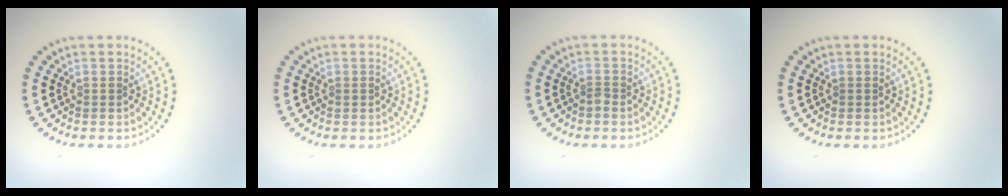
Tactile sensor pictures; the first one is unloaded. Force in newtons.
{"total": 0.0}
{"total": 0.6, "press": 0.4, "slide": 0.4}
{"total": 0.0}